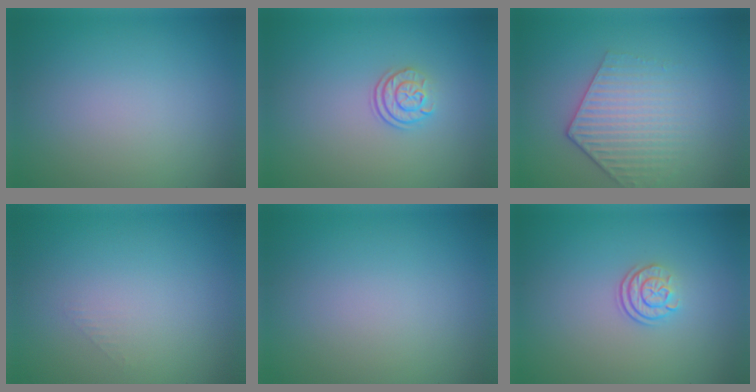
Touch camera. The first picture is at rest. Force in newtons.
{"total": 2.4, "press": 1.8, "slide": 1.5}
{"total": 3.9, "press": 3.1, "slide": 2.4}
{"total": 0.6, "press": 0.6, "slide": 0.0}
{"total": 0.0}
{"total": 2.4, "press": 1.8, "slide": 1.6}